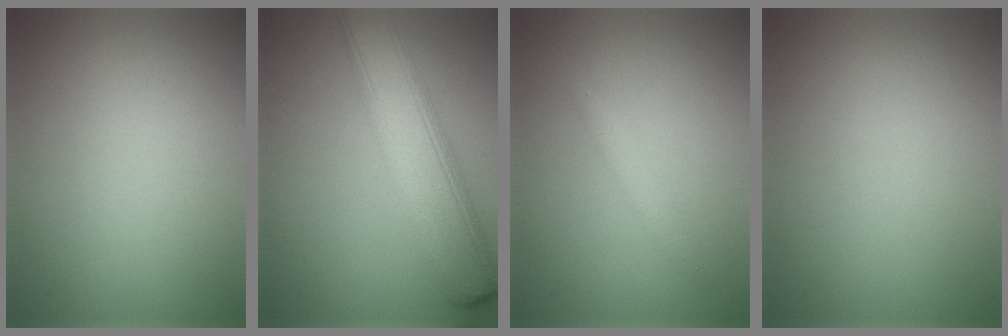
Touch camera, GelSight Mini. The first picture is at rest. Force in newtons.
{"total": 8.7, "press": 8.7, "slide": 0.4}
{"total": 1.2, "press": 1.2, "slide": 0.1}
{"total": 0.0}